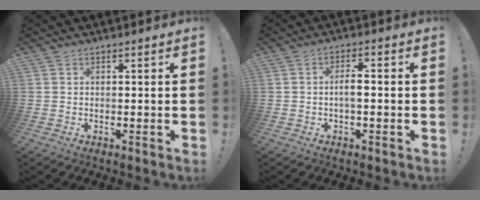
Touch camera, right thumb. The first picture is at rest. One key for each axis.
{"total": 4.2, "fx": -0.8, "fy": 1.2, "fz": 3.9, "tx": -0.075, "ty": 0.004, "tz": -0.019}